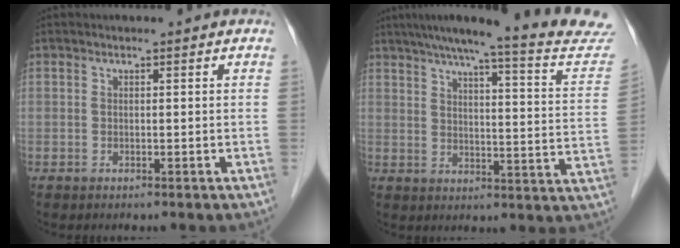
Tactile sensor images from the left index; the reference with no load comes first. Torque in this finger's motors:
{"motor_torque": [0.26, -0.39, 0.29, 0.10]}